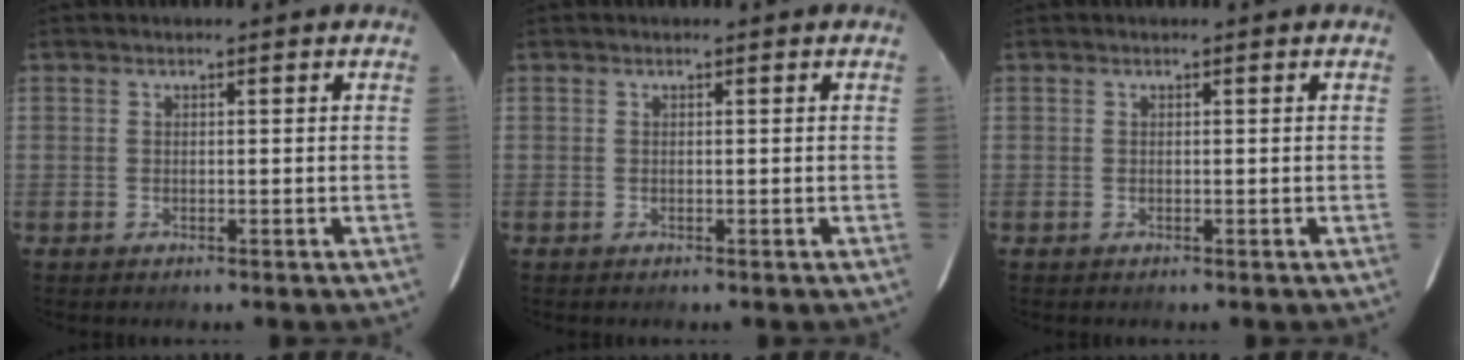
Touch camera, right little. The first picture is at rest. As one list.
[{"total": 0.0}, {"total": 0.0}]